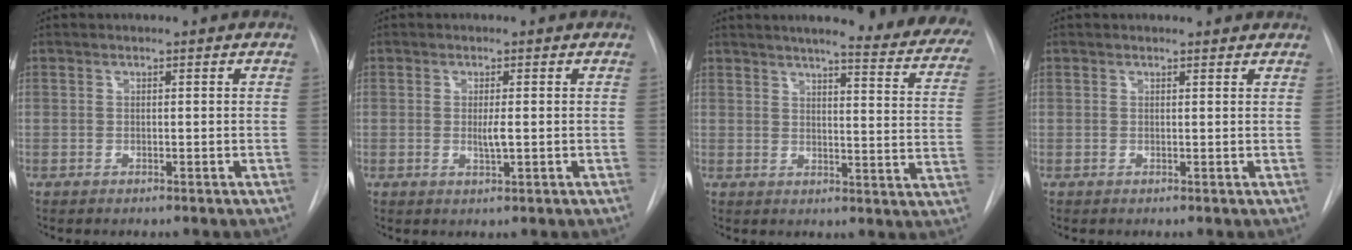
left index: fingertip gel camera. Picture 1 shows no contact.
{"total": 2.0, "force": [0.0, 0.3, 1.9], "torque": [-0.039, -0.003, 0.000]}
{"total": 23.3, "force": [20.6, 2.3, 10.6], "torque": [-0.129, -0.080, 0.223]}
{"total": 2.4, "force": [2.3, 0.7, 0.3], "torque": [-0.008, 0.004, 0.018]}